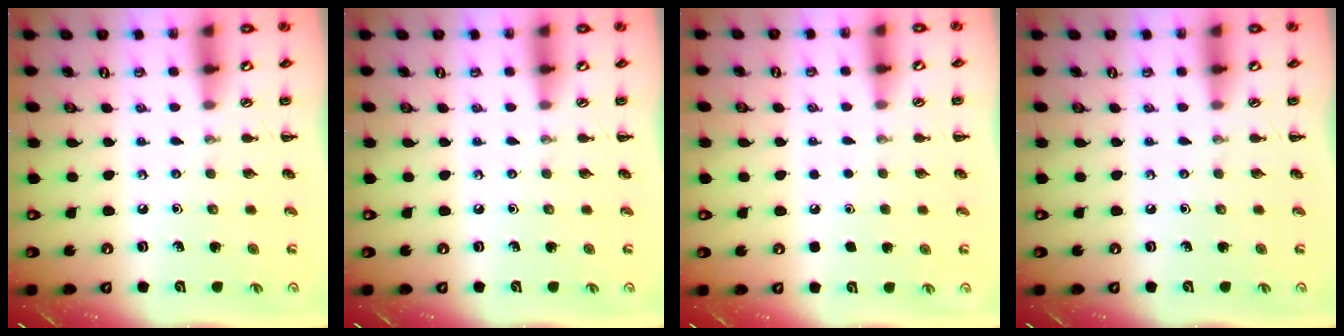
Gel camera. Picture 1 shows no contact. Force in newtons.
{"total": 0.0}
{"total": 1.7, "press": 1.7, "slide": 0.1}
{"total": 0.0}